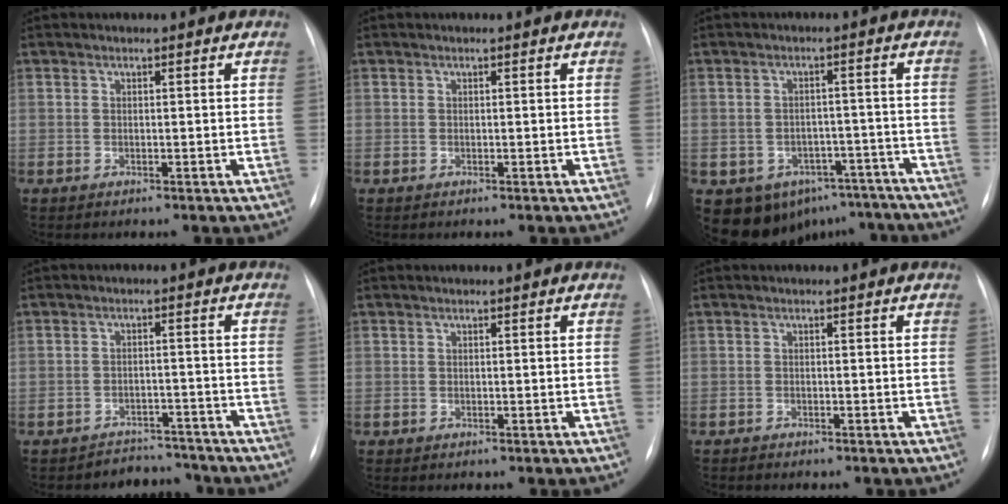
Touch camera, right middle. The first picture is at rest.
{"total": 0.0}
{"total": 12.0, "force": [-8.4, 7.9, 3.2], "torque": [-0.034, 0.031, -0.095]}
{"total": 4.8, "force": [-4.3, 1.6, -1.2], "torque": [0.019, 0.021, -0.060]}
{"total": 0.0}
{"total": 0.5, "force": [-0.5, 0.0, -0.1], "torque": [-0.005, -0.003, -0.012]}